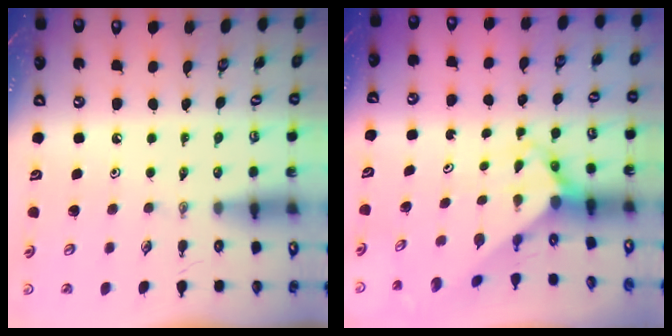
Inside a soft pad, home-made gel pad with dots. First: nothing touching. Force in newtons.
{"total": 3.6, "press": 3.6, "slide": 0.2}